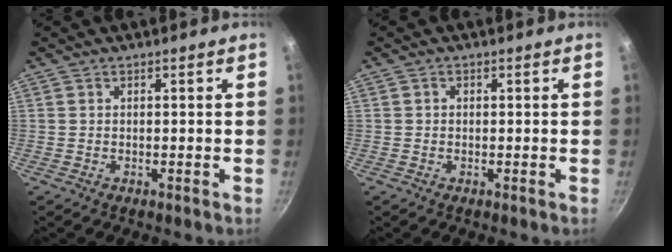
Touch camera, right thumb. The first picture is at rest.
{"total": 0.7, "force": [0.0, 0.6, 0.3], "torque": [-0.004, 0.004, 0.000]}